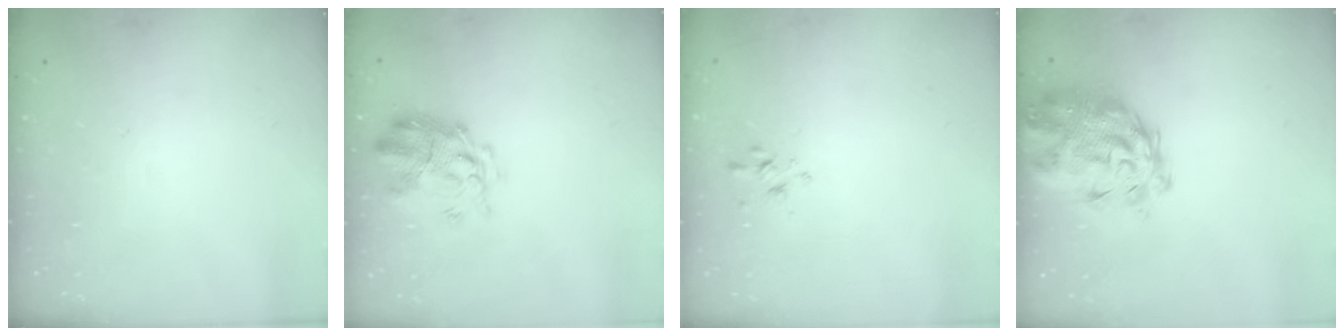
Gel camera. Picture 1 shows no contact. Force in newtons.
{"total": 4.5, "press": 4.3, "slide": 1.5}
{"total": 1.8, "press": 1.7, "slide": 0.4}
{"total": 8.0, "press": 7.4, "slide": 2.9}